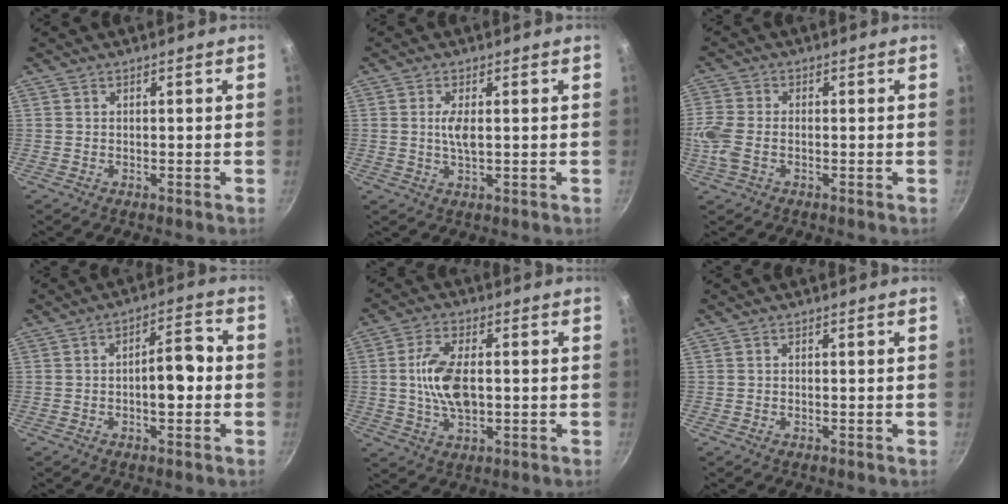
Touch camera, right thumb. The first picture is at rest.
{"total": 3.6, "force": [0.4, 1.2, 3.4], "torque": [-0.071, -0.001, 0.008]}
{"total": 6.4, "force": [-1.5, 4.0, 4.8], "torque": [-0.116, 0.003, -0.040]}
{"total": 7.1, "force": [-1.0, 3.1, 6.3], "torque": [-0.074, 0.028, -0.018]}
{"total": 10.0, "force": [0.2, 5.1, 8.6], "torque": [-0.163, 0.007, 0.003]}
{"total": 0.0}